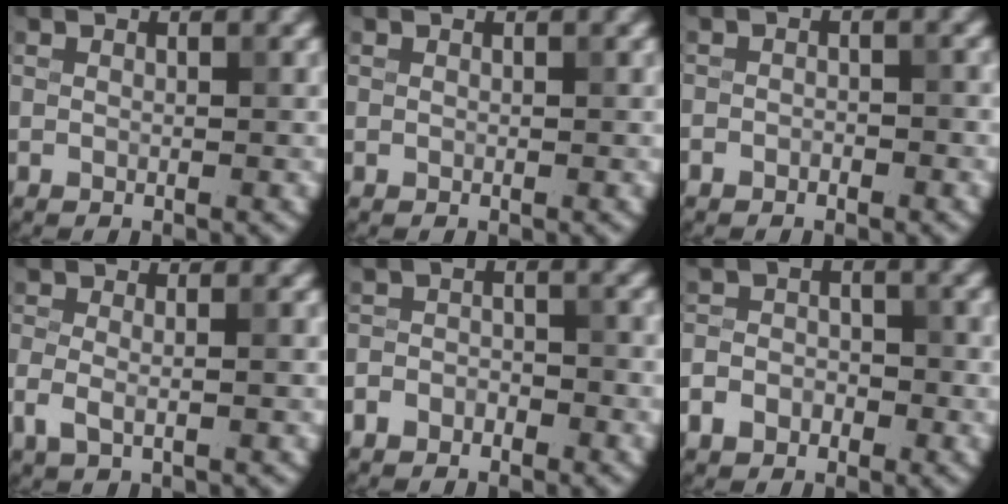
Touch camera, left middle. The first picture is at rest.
{"total": 0.0}
{"total": 1.3, "force": [-0.9, 0.7, 0.7], "torque": [-0.012, 0.002, -0.016]}
{"total": 2.7, "force": [-0.8, 1.1, 2.3], "torque": [-0.052, -0.006, -0.021]}
{"total": 2.4, "force": [-1.8, 1.3, 0.9], "torque": [-0.018, 0.005, -0.040]}
{"total": 3.1, "force": [-1.8, 2.2, 1.3], "torque": [-0.023, 0.001, -0.038]}